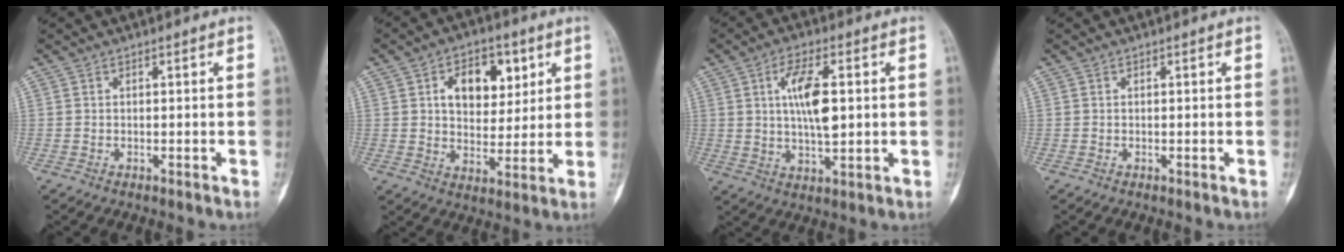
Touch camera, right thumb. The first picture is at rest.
{"total": 11.7, "force": [4.2, 7.6, 7.8], "torque": [-0.070, -0.013, 0.065]}
{"total": 10.0, "force": [1.8, 4.0, 9.0], "torque": [-0.152, -0.004, 0.031]}
{"total": 0.0}